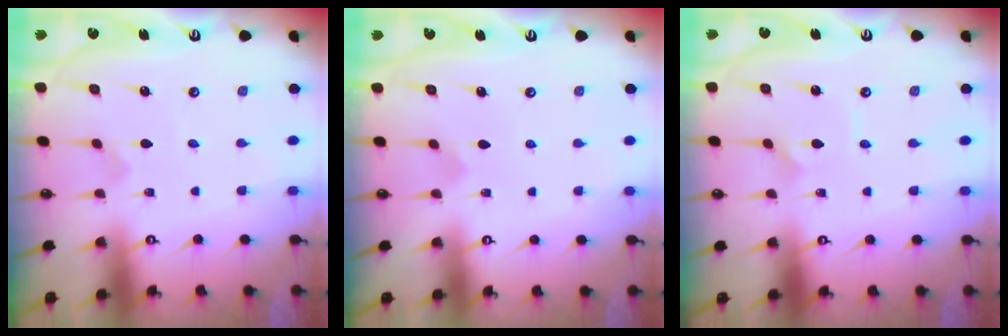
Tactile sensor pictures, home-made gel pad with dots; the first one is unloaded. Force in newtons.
{"total": 3.3, "press": 3.3, "slide": 0.1}
{"total": 1.9, "press": 1.9, "slide": 0.0}